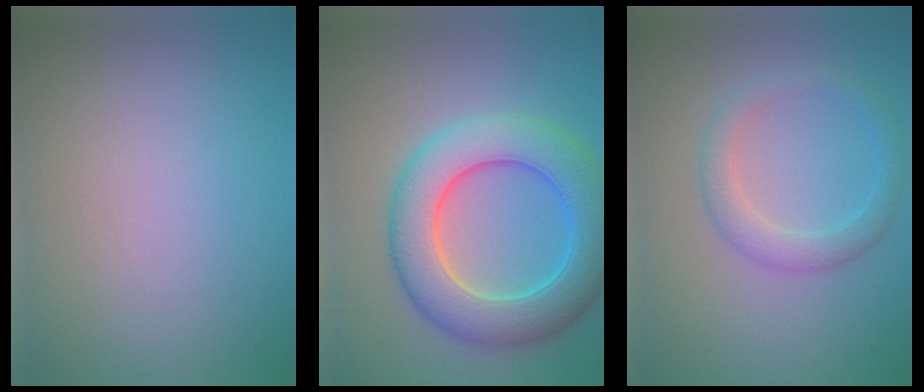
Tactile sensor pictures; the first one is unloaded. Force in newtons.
{"total": 8.6, "press": 8.6, "slide": 0.2}
{"total": 2.8, "press": 2.8, "slide": 0.1}